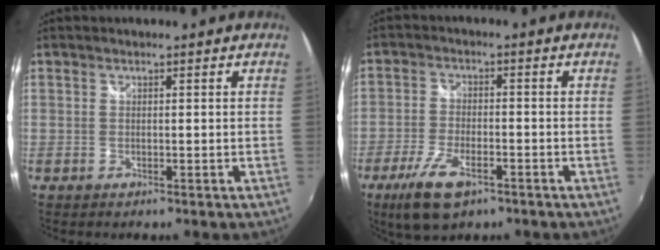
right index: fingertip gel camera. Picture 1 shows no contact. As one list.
[{"total": 9.7, "force": [-5.7, 4.0, 6.7], "torque": [-0.159, -0.022, -0.104]}]